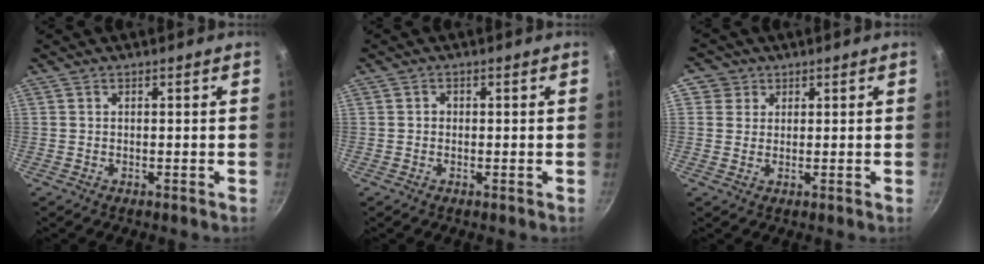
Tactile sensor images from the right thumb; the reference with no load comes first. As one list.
[{"total": 0.8, "force": [-0.2, 0.7, 0.2], "torque": [-0.001, 0.002, -0.004]}, {"total": 3.4, "force": [1.2, 3.2, 0.4], "torque": [0.032, 0.000, 0.012]}]